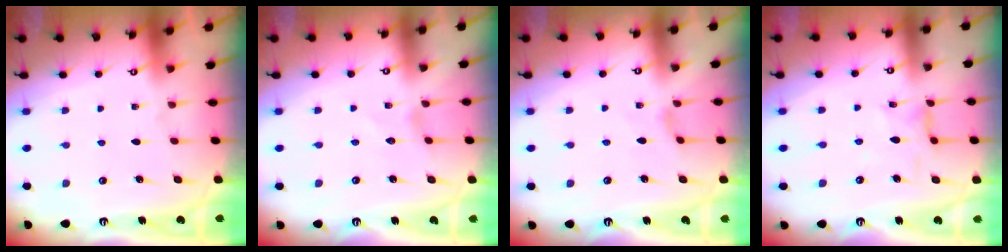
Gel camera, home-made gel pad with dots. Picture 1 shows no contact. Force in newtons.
{"total": 0.0}
{"total": 1.4, "press": 1.3, "slide": 0.4}
{"total": 2.4, "press": 2.3, "slide": 0.3}